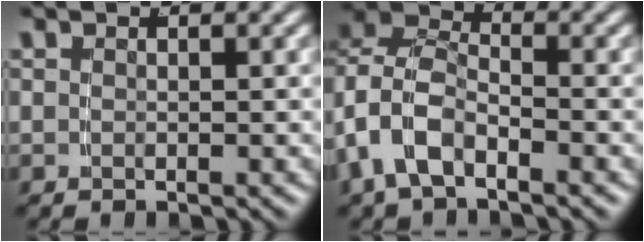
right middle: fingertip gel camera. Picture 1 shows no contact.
{"total": 8.4, "force": [-0.9, 7.3, 4.1], "torque": [-0.112, -0.009, -0.030]}